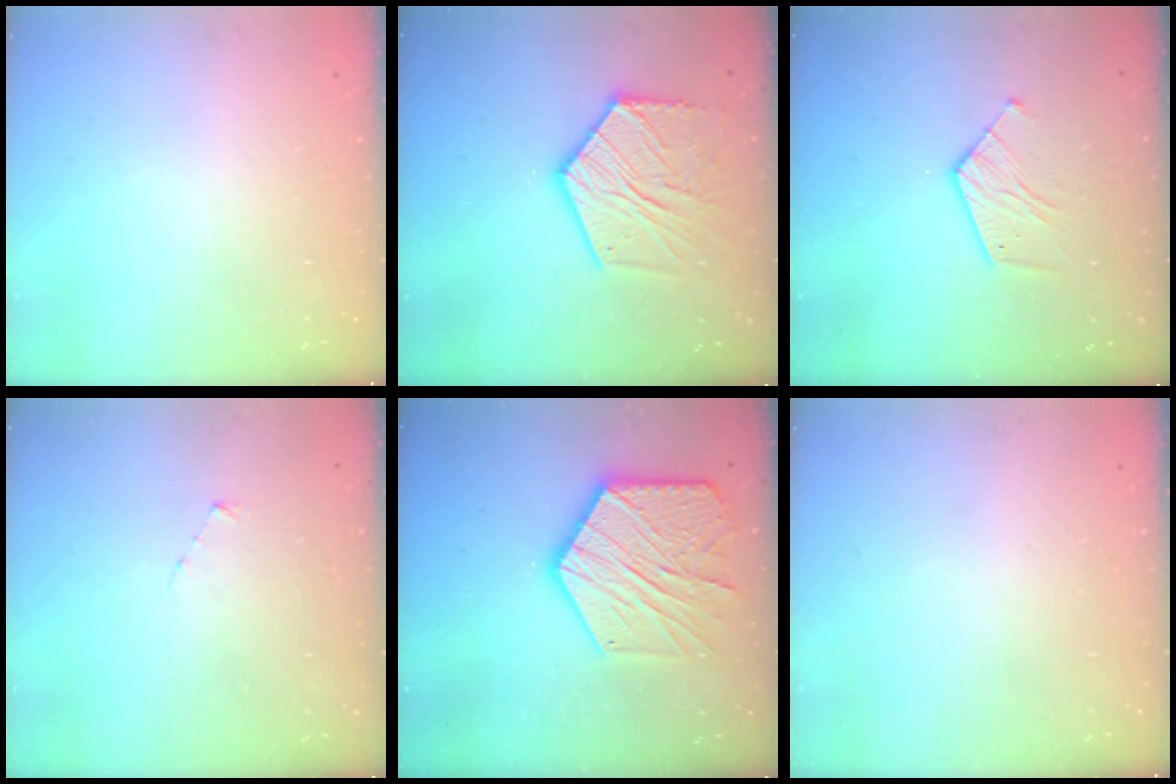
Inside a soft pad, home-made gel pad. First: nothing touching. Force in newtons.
{"total": 15.8, "press": 15.7, "slide": 1.2}
{"total": 8.7, "press": 8.7, "slide": 0.5}
{"total": 2.5, "press": 2.5, "slide": 0.2}
{"total": 22.6, "press": 22.5, "slide": 2.0}
{"total": 0.0}